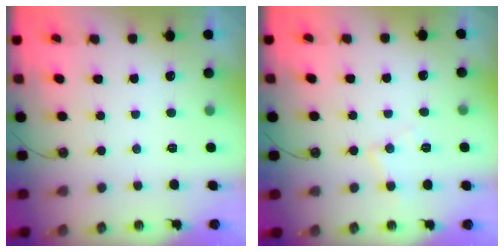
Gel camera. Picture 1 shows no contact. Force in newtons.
{"total": 6.4, "press": 6.4, "slide": 0.3}